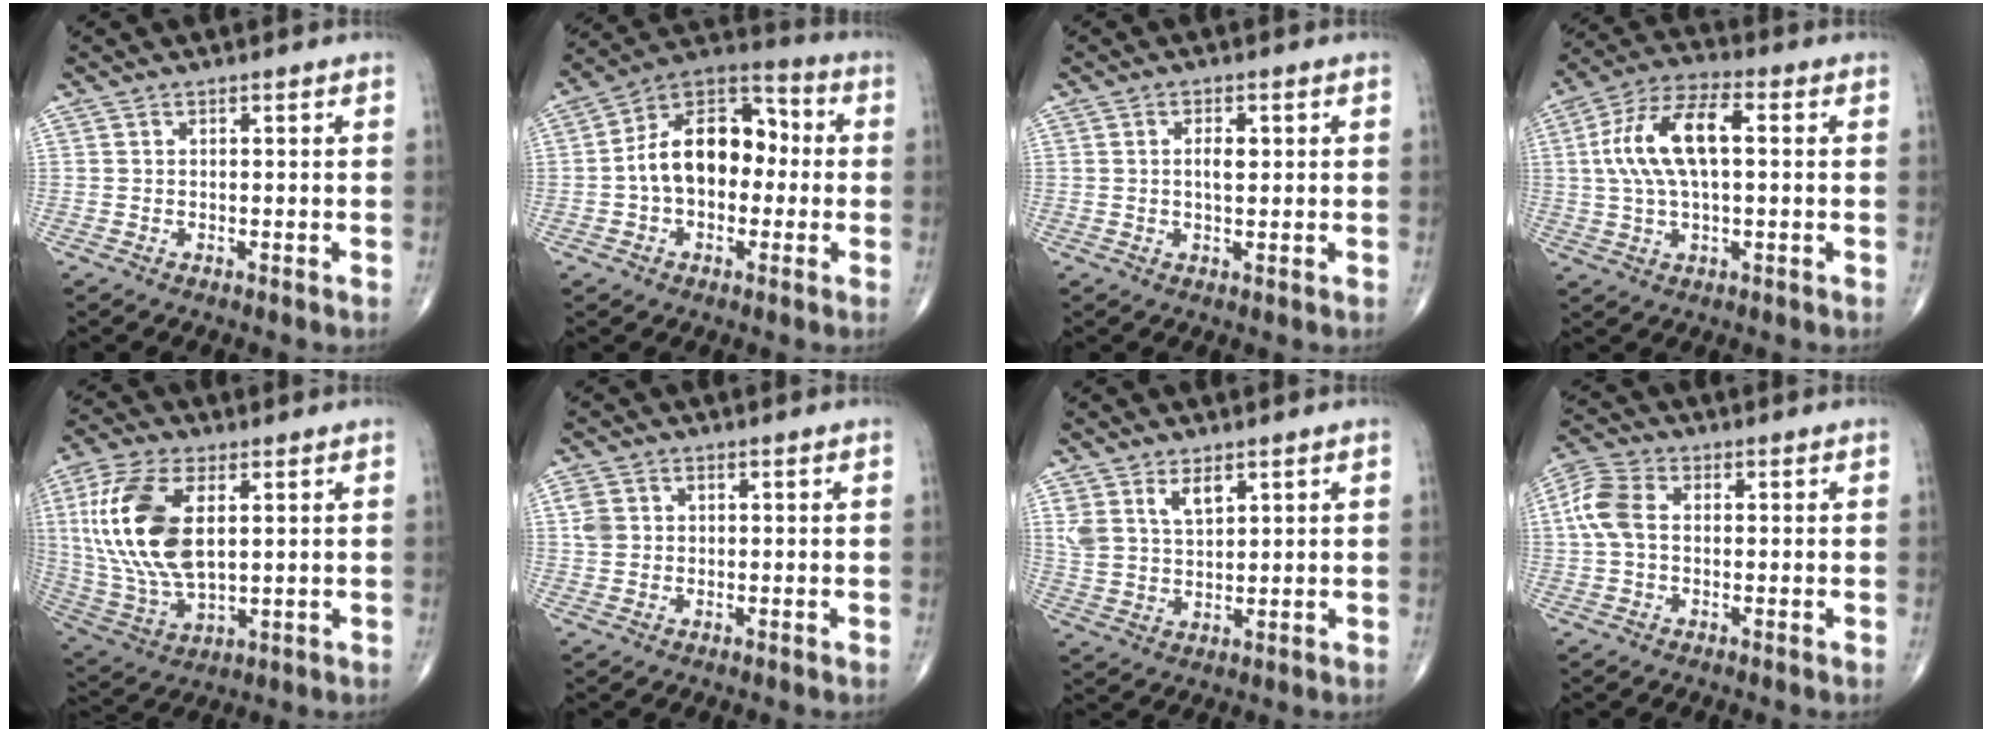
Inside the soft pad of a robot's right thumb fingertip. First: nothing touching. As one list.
[{"total": 15.5, "force": [-0.4, 10.2, 11.7], "torque": [-0.163, 0.046, -0.019]}, {"total": 3.1, "force": [0.6, 1.4, 2.7], "torque": [-0.045, -0.001, 0.010]}, {"total": 13.5, "force": [1.7, 6.1, 11.9], "torque": [-0.237, 0.027, 0.029]}, {"total": 18.8, "force": [3.8, 9.6, 15.7], "torque": [-0.335, -0.013, 0.077]}, {"total": 3.2, "force": [0.6, 2.7, 1.6], "torque": [-0.030, 0.004, 0.012]}, {"total": 6.1, "force": [3.5, 3.2, 4.0], "torque": [-0.067, -0.018, 0.075]}, {"total": 7.1, "force": [0.4, 4.8, 5.3], "torque": [-0.127, 0.021, 0.002]}]